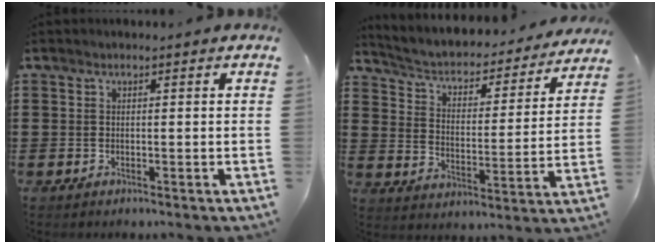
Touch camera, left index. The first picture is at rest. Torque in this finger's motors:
{"motor_torque": [1.53, -0.61, 0.61, 0.08]}